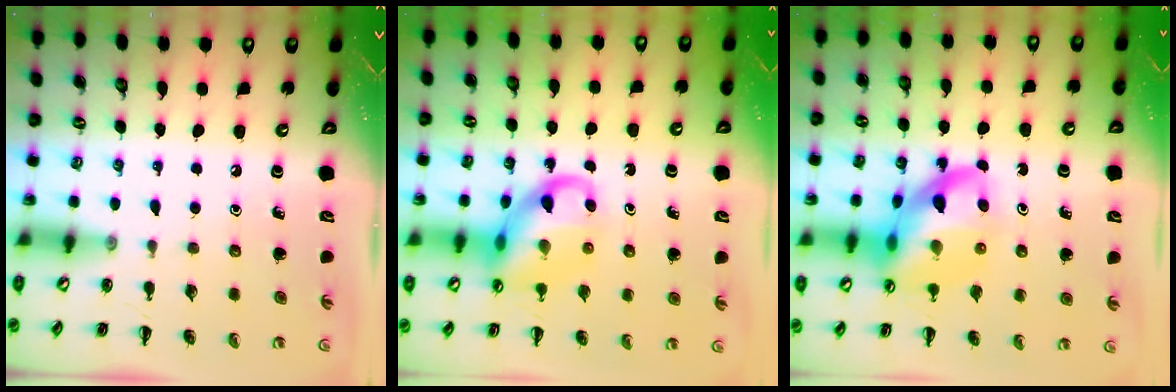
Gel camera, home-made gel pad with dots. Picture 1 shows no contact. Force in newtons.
{"total": 13.0, "press": 12.8, "slide": 2.2}
{"total": 16.7, "press": 16.3, "slide": 3.8}